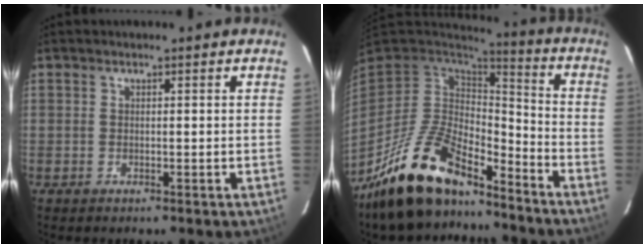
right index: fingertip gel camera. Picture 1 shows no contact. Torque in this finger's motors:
{"motor_torque": [0.73, -0.85, 0.69, 0.21]}